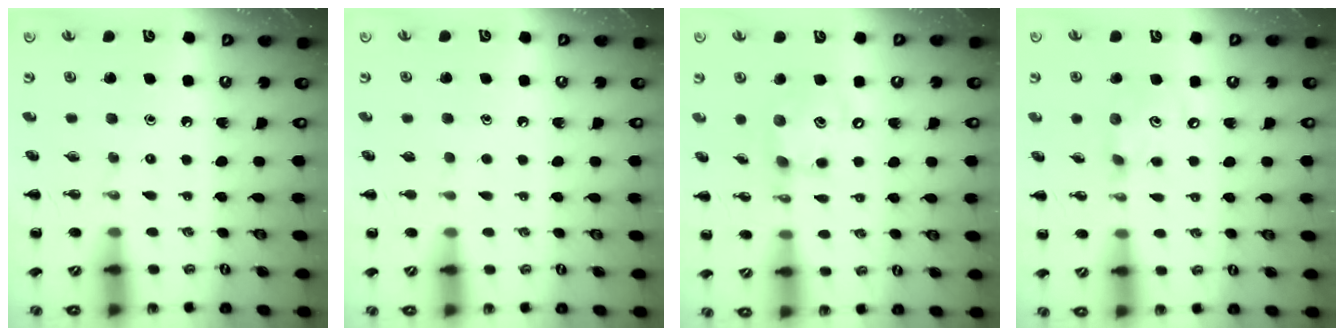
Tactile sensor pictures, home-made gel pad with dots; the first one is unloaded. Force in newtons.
{"total": 0.8, "press": 0.8, "slide": 0.1}
{"total": 11.6, "press": 11.4, "slide": 2.0}
{"total": 6.8, "press": 6.7, "slide": 1.2}